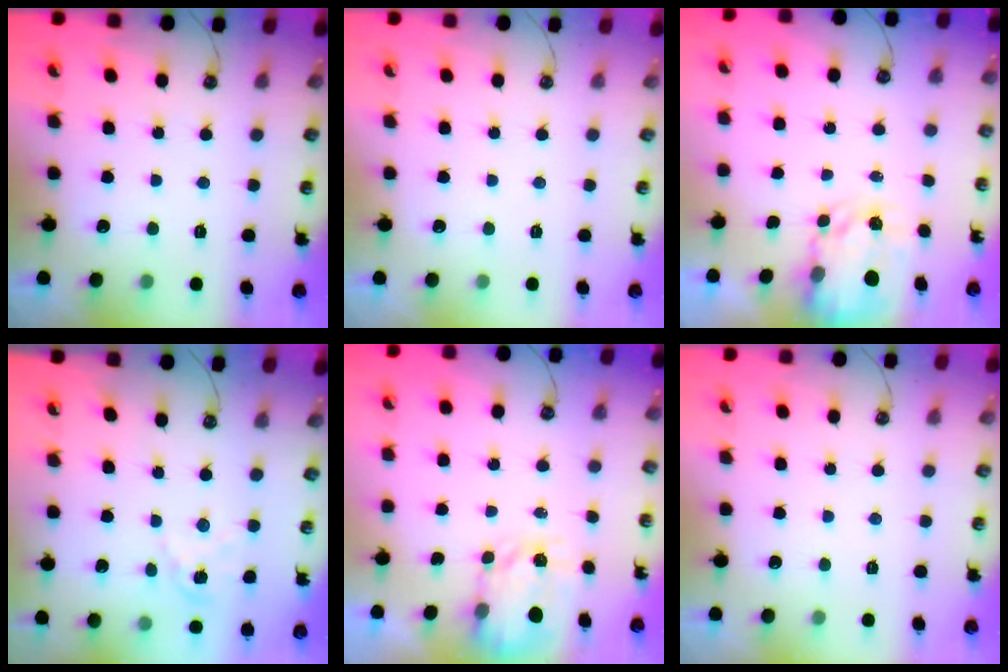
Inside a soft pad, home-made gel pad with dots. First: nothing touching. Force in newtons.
{"total": 0.0}
{"total": 3.9, "press": 3.9, "slide": 0.3}
{"total": 3.6, "press": 3.5, "slide": 0.2}
{"total": 3.9, "press": 3.9, "slide": 0.4}
{"total": 0.0}